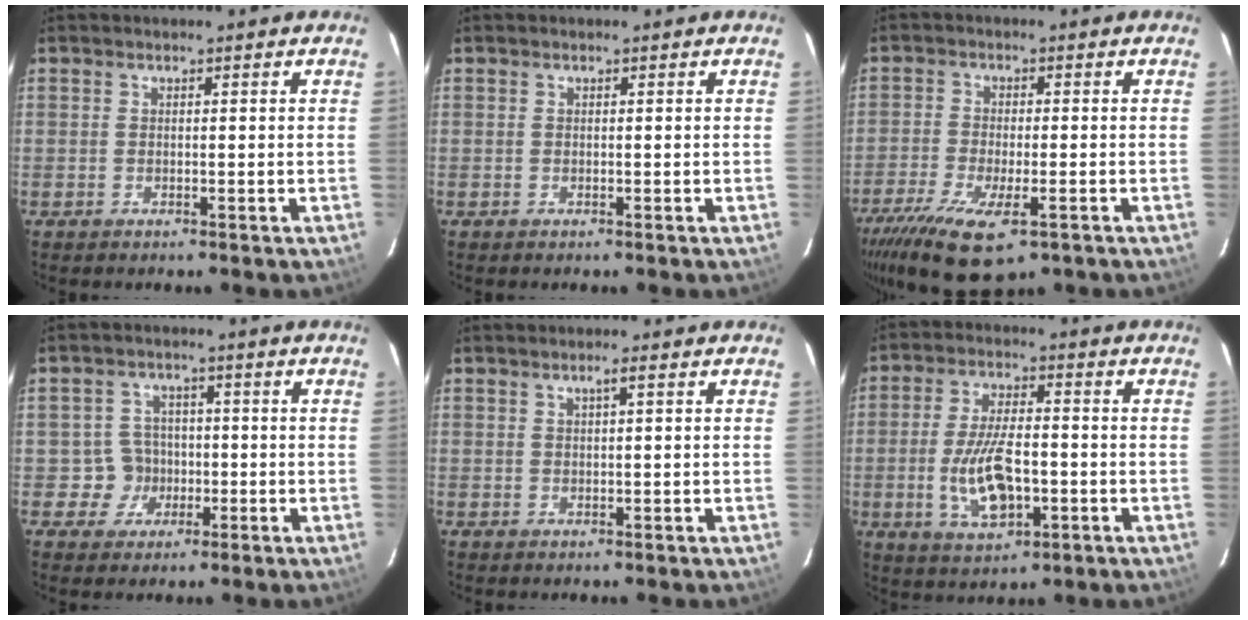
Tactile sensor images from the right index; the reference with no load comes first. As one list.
[{"total": 0.0}, {"total": 13.3, "force": [-7.8, 4.7, 9.7], "torque": [-0.215, -0.050, -0.136]}, {"total": 5.0, "force": [-1.3, 4.8, -0.2], "torque": [0.007, 0.019, -0.019]}, {"total": 1.3, "force": [0.5, -0.1, 1.2], "torque": [-0.021, 0.005, 0.011]}, {"total": 11.1, "force": [-2.7, 4.9, 9.5], "torque": [-0.192, -0.005, -0.044]}]